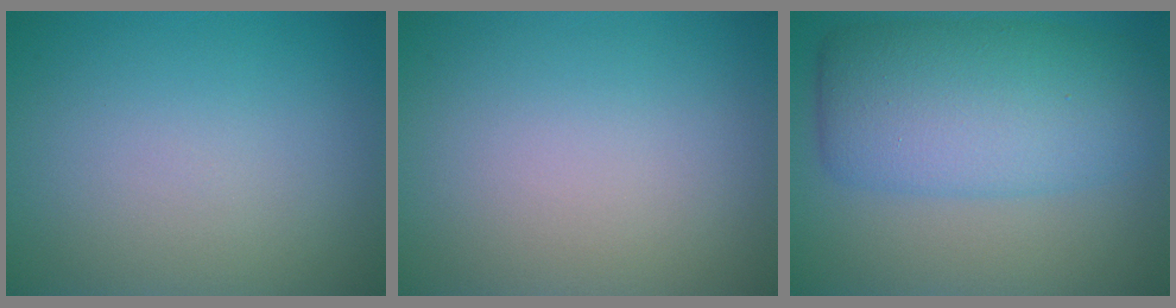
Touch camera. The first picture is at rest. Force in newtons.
{"total": 0.0}
{"total": 8.4, "press": 8.4, "slide": 0.0}